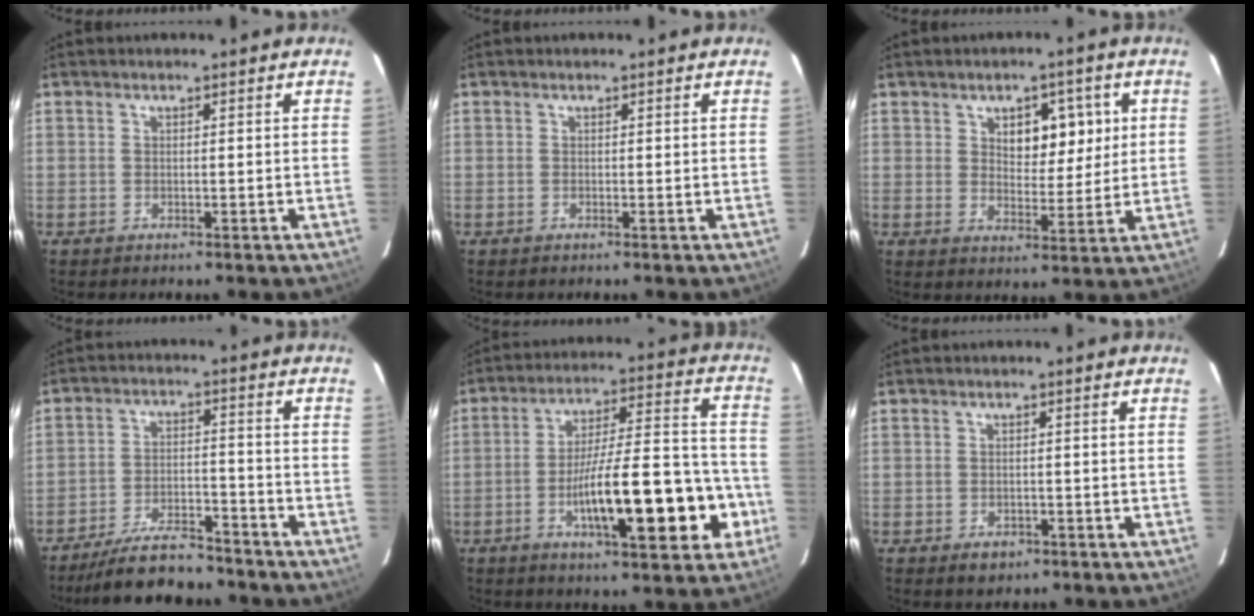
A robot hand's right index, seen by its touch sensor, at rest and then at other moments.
{"total": 0.0}
{"total": 7.0, "force": [2.5, 3.8, 5.2], "torque": [-0.067, 0.008, 0.042]}
{"total": 9.8, "force": [-8.8, 2.3, 3.6], "torque": [-0.063, -0.003, -0.153]}
{"total": 18.4, "force": [-6.1, 3.8, 16.9], "torque": [-0.259, 0.021, -0.085]}
{"total": 2.2, "force": [-1.2, 1.6, 0.9], "torque": [-0.010, 0.001, -0.009]}